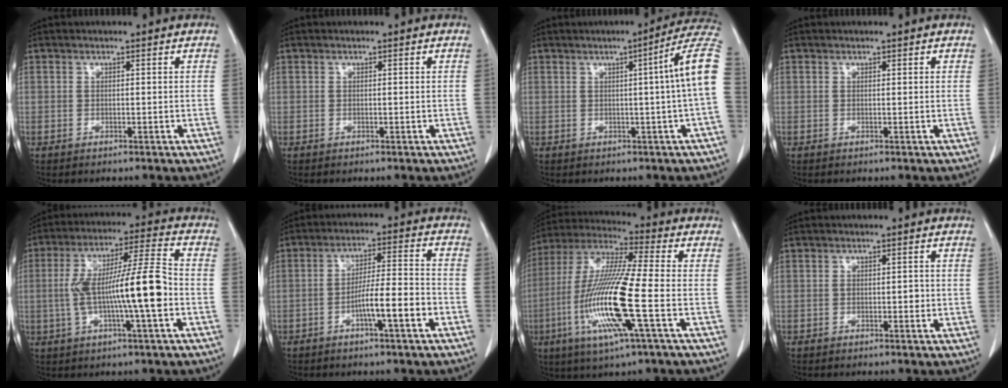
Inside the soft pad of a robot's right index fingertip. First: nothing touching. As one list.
[{"total": 0.0}, {"total": 8.8, "force": [0.5, -1.4, 8.7], "torque": [-0.097, 0.015, -0.001]}, {"total": 0.0}, {"total": 13.3, "force": [-2.2, 0.6, 13.1], "torque": [-0.240, 0.017, -0.038]}, {"total": 8.0, "force": [-3.4, 0.3, 7.3], "torque": [-0.125, 0.013, -0.053]}, {"total": 16.7, "force": [-4.5, 0.3, 16.0], "torque": [-0.335, -0.016, -0.091]}, {"total": 1.1, "force": [-0.3, 0.6, 0.9], "torque": [-0.010, 0.003, -0.002]}]